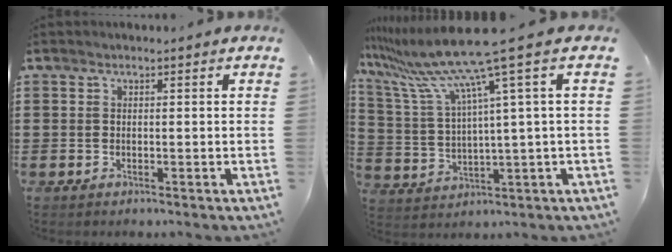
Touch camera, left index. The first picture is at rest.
{"total": 11.2, "force": [7.1, -0.2, 8.6], "torque": [-0.217, -0.046, 0.105]}